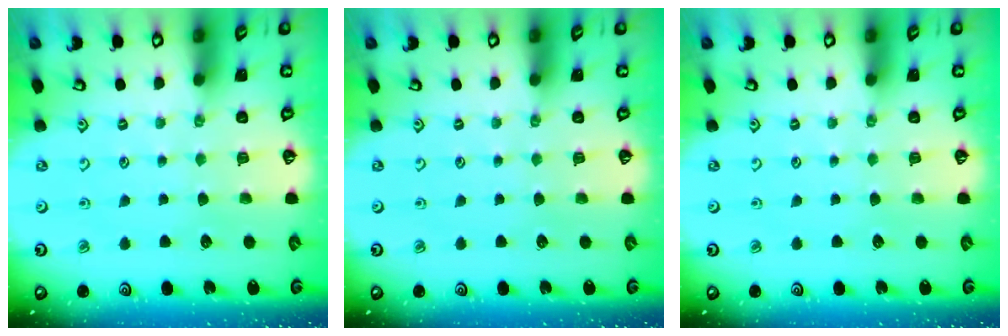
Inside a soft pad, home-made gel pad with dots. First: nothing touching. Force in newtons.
{"total": 0.0}
{"total": 0.0}